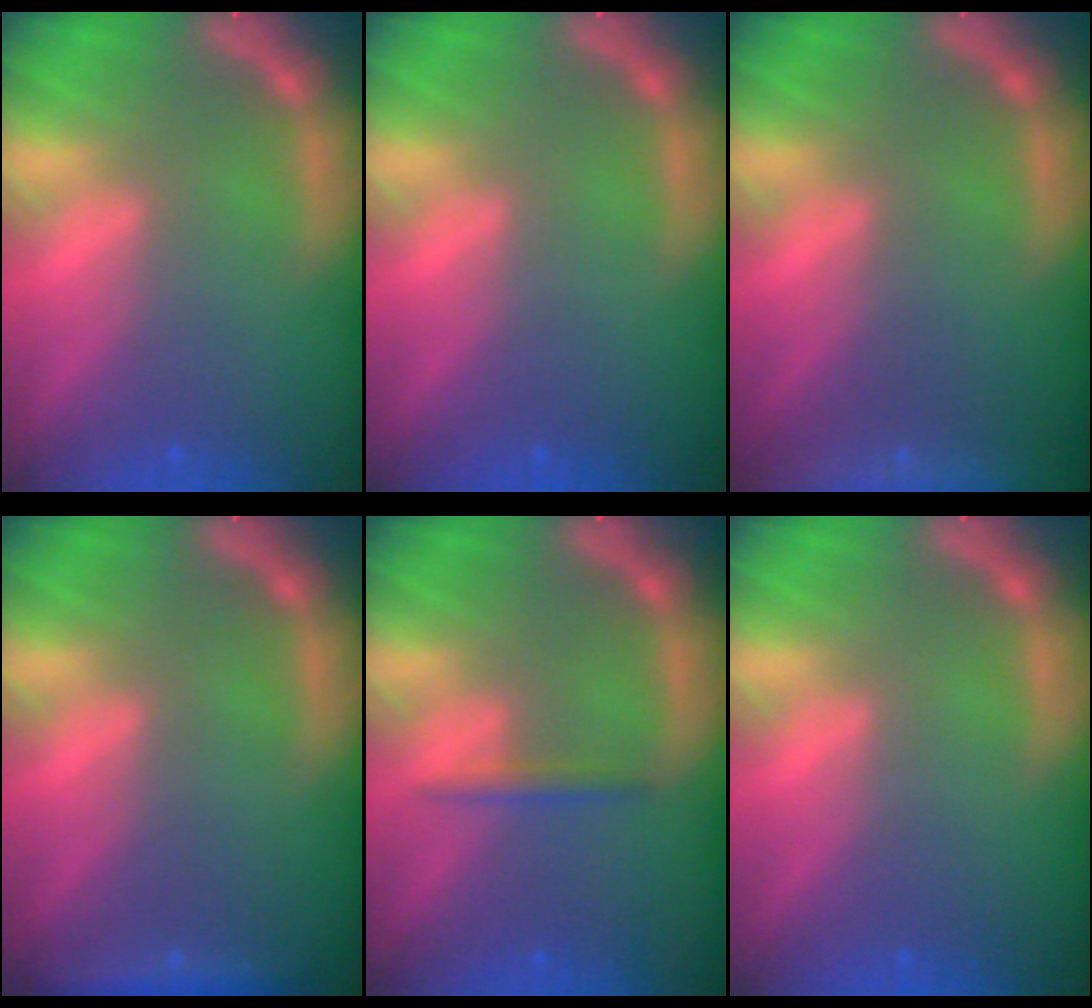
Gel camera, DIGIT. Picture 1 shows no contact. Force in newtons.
{"total": 0.0}
{"total": 9.0}
{"total": 1.9}
{"total": 1.4}
{"total": 0.0}